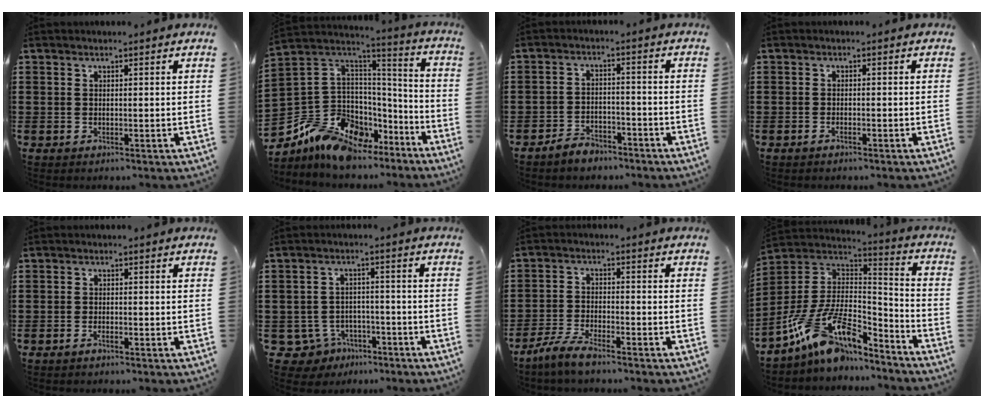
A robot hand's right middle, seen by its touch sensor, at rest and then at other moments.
{"total": 11.1, "force": [-8.6, 6.3, 3.3], "torque": [-0.103, 0.008, -0.171]}
{"total": 3.5, "force": [-3.3, 1.0, 0.4], "torque": [-0.011, 0.010, -0.068]}
{"total": 0.8, "force": [-0.8, 0.1, 0.3], "torque": [-0.010, -0.005, -0.013]}
{"total": 1.1, "force": [-0.9, 0.2, 0.5], "torque": [-0.014, -0.005, -0.016]}
{"total": 4.7, "force": [-3.8, 2.7, 0.8], "torque": [-0.044, 0.006, -0.080]}
{"total": 4.8, "force": [-4.2, 0.7, 2.1], "torque": [-0.055, -0.002, -0.086]}
{"total": 12.9, "force": [-7.9, 5.3, 8.6], "torque": [-0.191, 0.007, -0.152]}